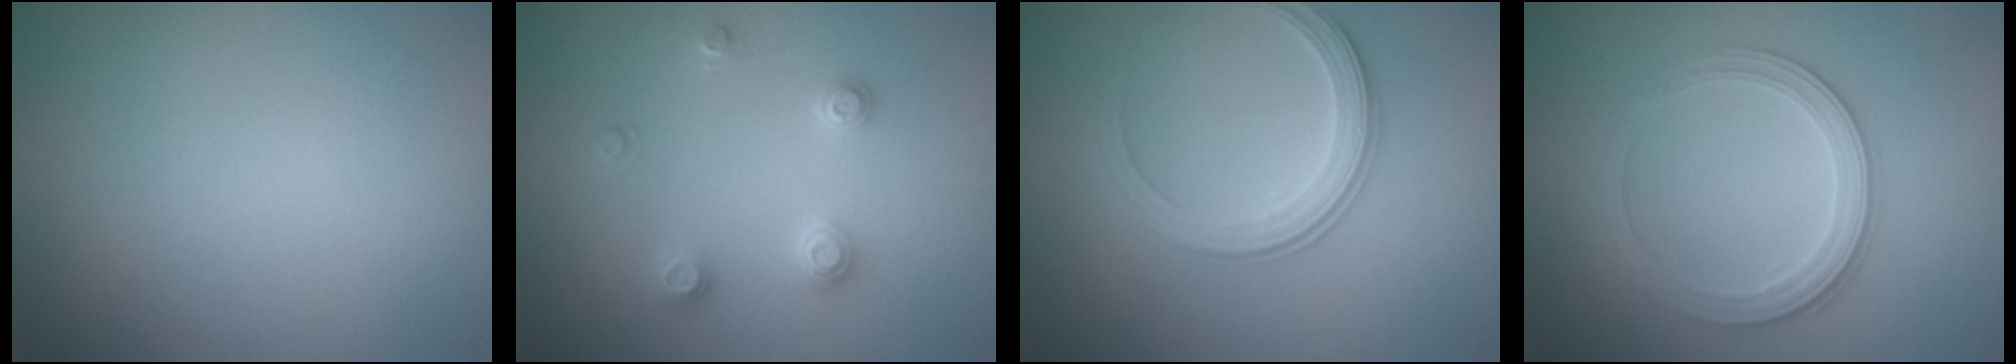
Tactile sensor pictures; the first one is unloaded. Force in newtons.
{"total": 2.3, "press": 2.3, "slide": 0.2}
{"total": 2.9, "press": 2.8, "slide": 0.6}
{"total": 3.3, "press": 3.1, "slide": 1.2}